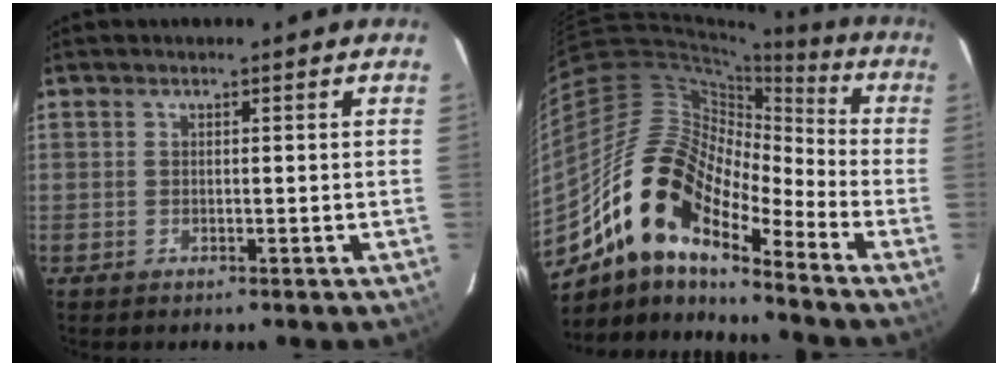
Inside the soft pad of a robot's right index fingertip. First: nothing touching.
{"total": 17.8, "force": [-11.8, 6.6, 11.6], "torque": [-0.198, -0.005, -0.239]}